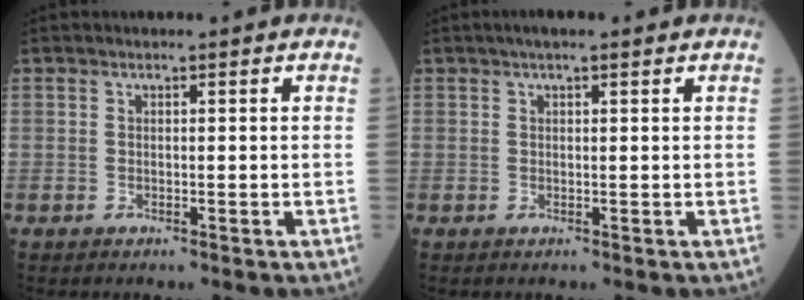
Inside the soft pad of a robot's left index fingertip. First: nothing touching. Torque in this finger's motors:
{"motor_torque": [-0.01, -0.13, 0.12, 0.02]}